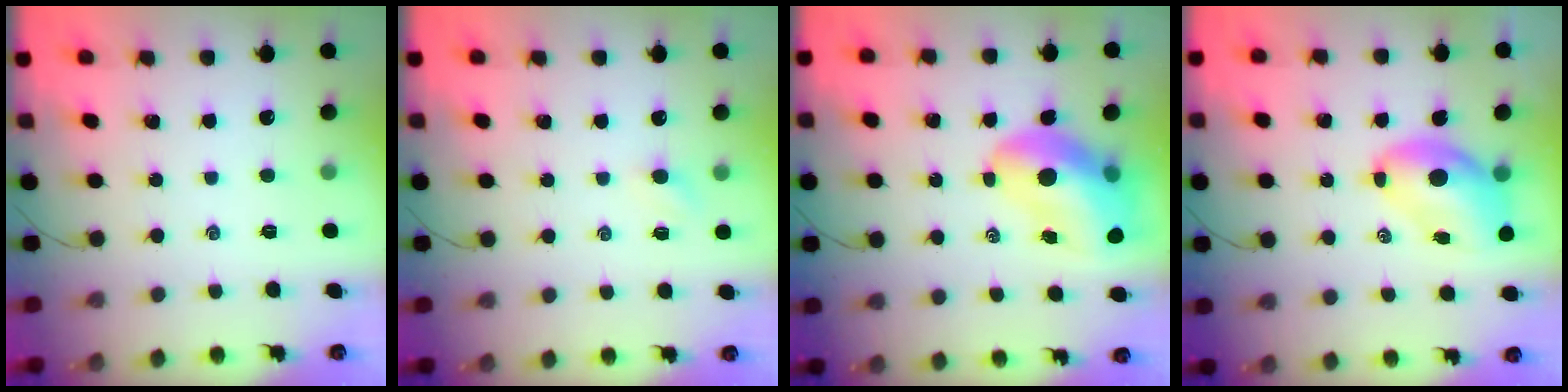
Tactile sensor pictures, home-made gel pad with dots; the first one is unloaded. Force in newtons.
{"total": 3.1, "press": 3.0, "slide": 0.9}
{"total": 14.9, "press": 14.3, "slide": 4.0}
{"total": 8.0, "press": 7.7, "slide": 2.2}